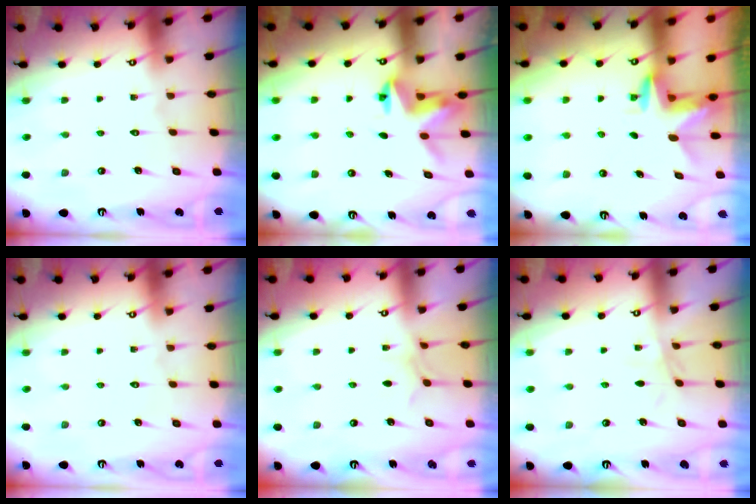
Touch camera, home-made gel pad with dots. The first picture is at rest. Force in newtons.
{"total": 3.9, "press": 3.9, "slide": 0.4}
{"total": 3.0, "press": 3.0, "slide": 0.2}
{"total": 0.0}
{"total": 3.6, "press": 3.6, "slide": 0.2}
{"total": 2.1, "press": 2.1, "slide": 0.5}